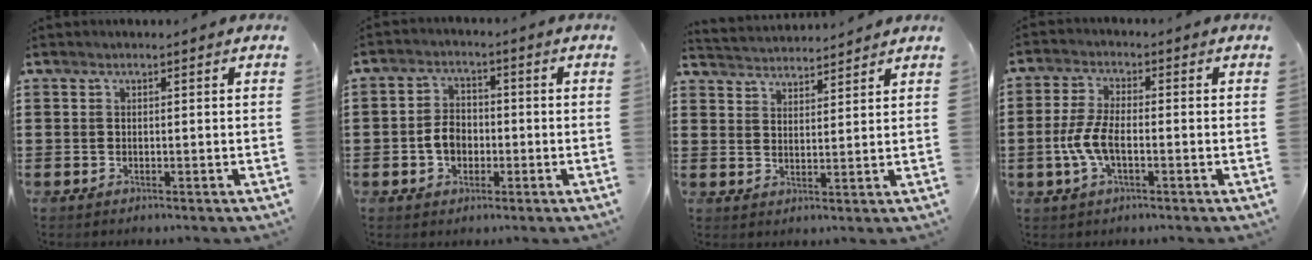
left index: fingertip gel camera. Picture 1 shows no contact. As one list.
[{"total": 4.4, "force": [-1.1, 3.2, 2.7], "torque": [-0.063, 0.003, -0.024]}, {"total": 3.1, "force": [3.0, 0.0, -0.5], "torque": [-0.004, -0.017, 0.054]}, {"total": 5.9, "force": [-1.6, 2.3, 5.2], "torque": [-0.122, -0.006, -0.036]}]